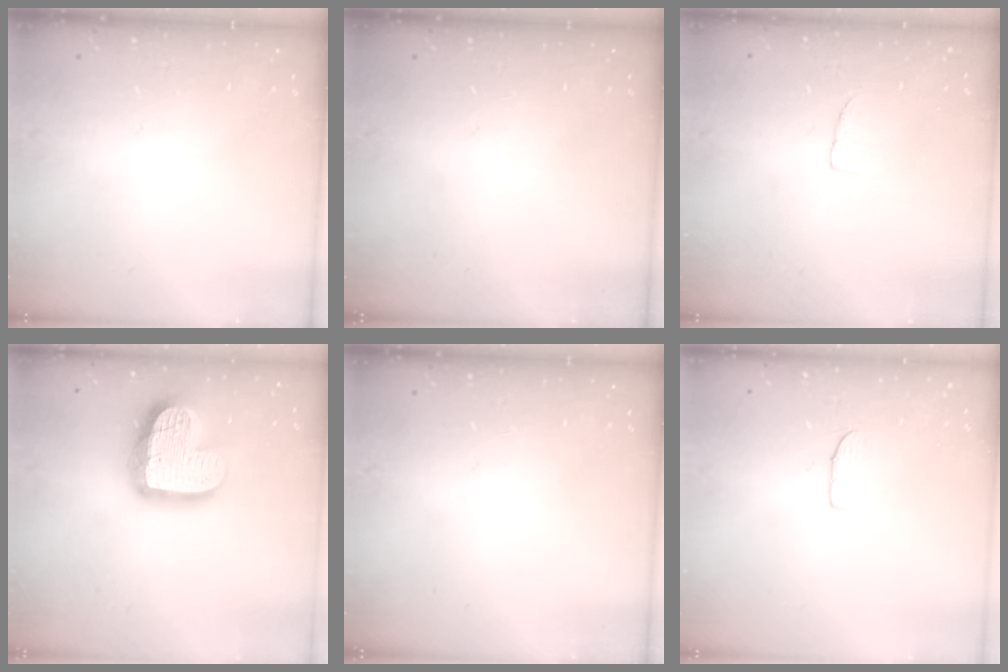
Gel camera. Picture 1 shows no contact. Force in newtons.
{"total": 0.0}
{"total": 2.7, "press": 2.7, "slide": 0.2}
{"total": 17.7, "press": 17.7, "slide": 1.5}
{"total": 0.0}
{"total": 4.3, "press": 4.3, "slide": 0.3}